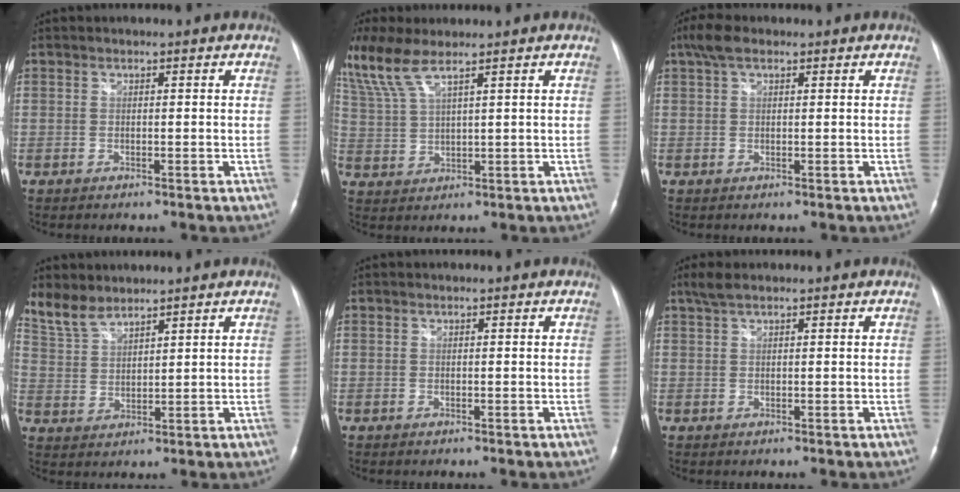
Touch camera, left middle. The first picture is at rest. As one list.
[{"total": 8.7, "force": [6.4, 1.4, 5.7], "torque": [-0.145, 0.012, 0.136]}, {"total": 3.5, "force": [2.3, 1.5, 2.3], "torque": [-0.056, 0.024, 0.045]}, {"total": 5.6, "force": [5.2, 1.7, 1.3], "torque": [-0.038, 0.012, 0.116]}, {"total": 0.0}, {"total": 2.2, "force": [1.7, 0.4, 1.3], "torque": [-0.034, 0.014, 0.036]}]